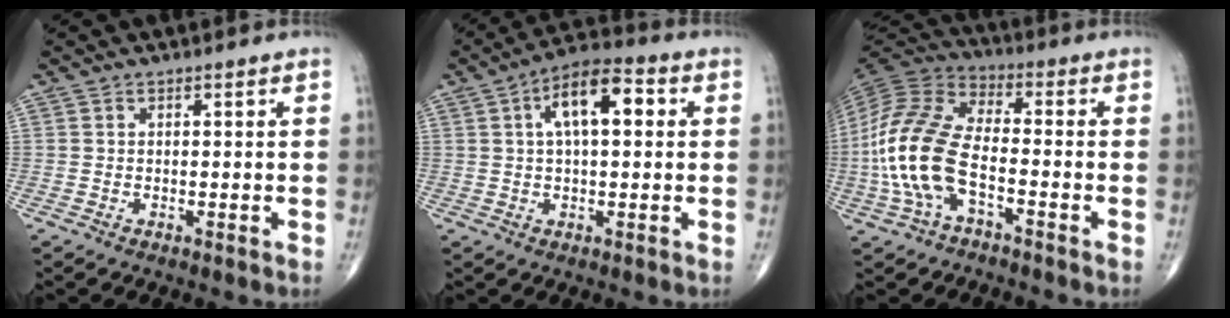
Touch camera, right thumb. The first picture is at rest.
{"total": 10.8, "force": [2.7, 4.8, 9.3], "torque": [-0.146, 0.022, 0.035]}
{"total": 16.0, "force": [-4.2, 7.8, 13.4], "torque": [-0.287, 0.032, -0.086]}